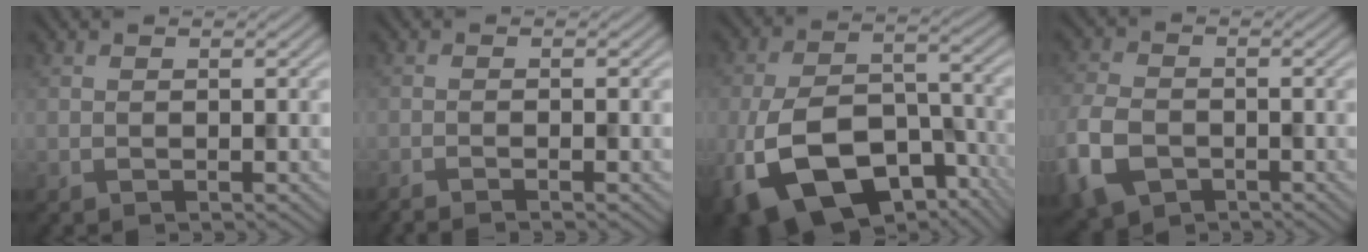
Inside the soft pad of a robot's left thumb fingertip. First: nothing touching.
{"total": 2.0, "force": [-1.3, 0.1, 1.4], "torque": [-0.021, 0.003, -0.033]}
{"total": 16.5, "force": [-8.2, 9.4, 10.8], "torque": [-0.220, -0.031, -0.141]}
{"total": 7.5, "force": [-3.5, 4.9, 4.5], "torque": [-0.127, -0.014, -0.075]}